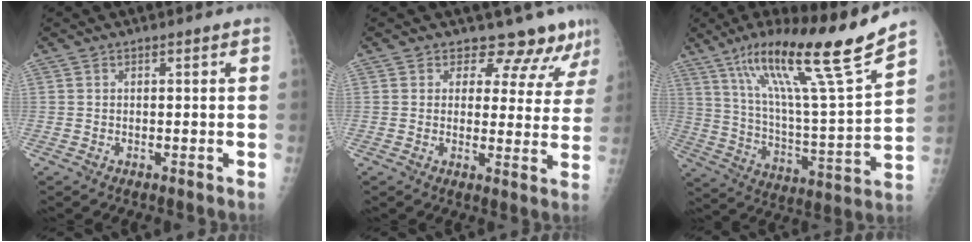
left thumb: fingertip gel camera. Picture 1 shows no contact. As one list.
[{"total": 9.7, "force": [8.8, 4.1, 1.1], "torque": [0.034, -0.052, 0.085]}, {"total": 23.2, "force": [15.8, 1.0, 17.0], "torque": [-0.256, -0.061, 0.272]}]